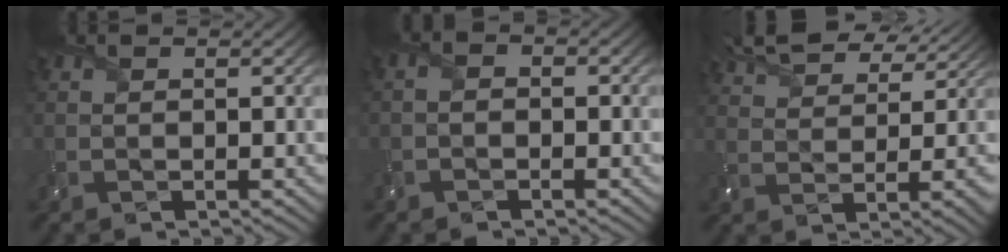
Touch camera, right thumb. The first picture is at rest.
{"total": 1.3, "force": [-0.7, 0.9, 0.7], "torque": [-0.016, 0.002, -0.018]}
{"total": 10.9, "force": [8.2, 3.7, 6.2], "torque": [-0.139, 0.021, 0.136]}